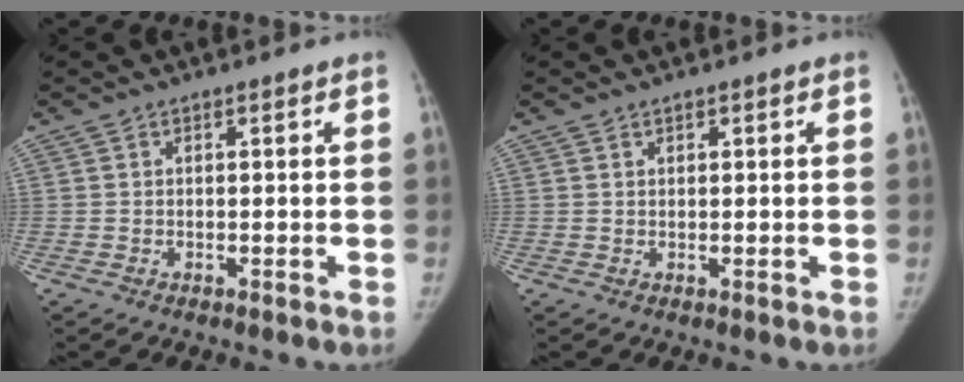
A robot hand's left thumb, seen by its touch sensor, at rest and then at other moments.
{"total": 0.6, "force": [0.5, 0.3, 0.3], "torque": [-0.002, -0.003, 0.007]}